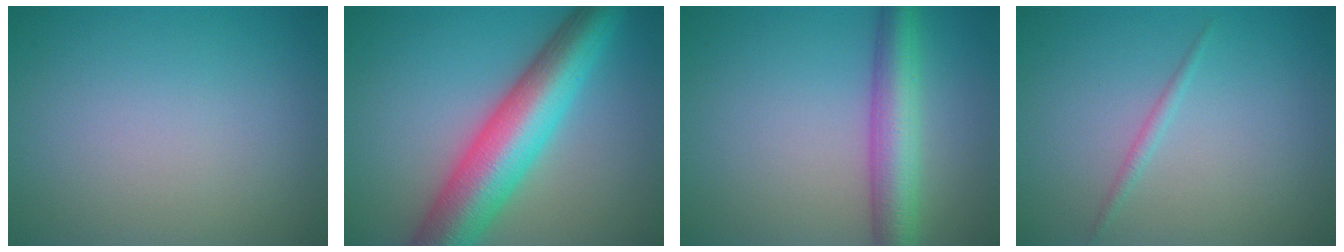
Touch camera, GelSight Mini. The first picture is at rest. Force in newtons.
{"total": 10.0, "press": 10.0, "slide": 0.3}
{"total": 5.5, "press": 5.5, "slide": 0.2}
{"total": 0.9, "press": 0.9, "slide": 0.0}